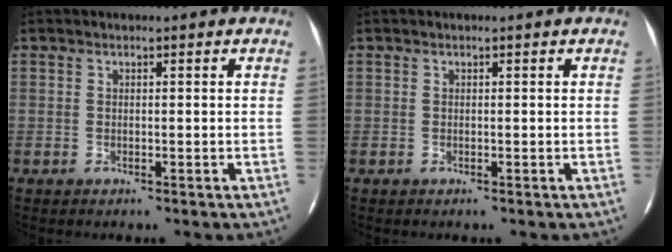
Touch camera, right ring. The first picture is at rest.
{"total": 0.0}